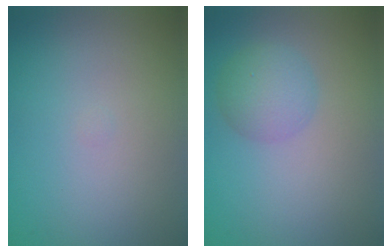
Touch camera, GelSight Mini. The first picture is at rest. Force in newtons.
{"total": 2.9, "press": 2.9, "slide": 0.1}